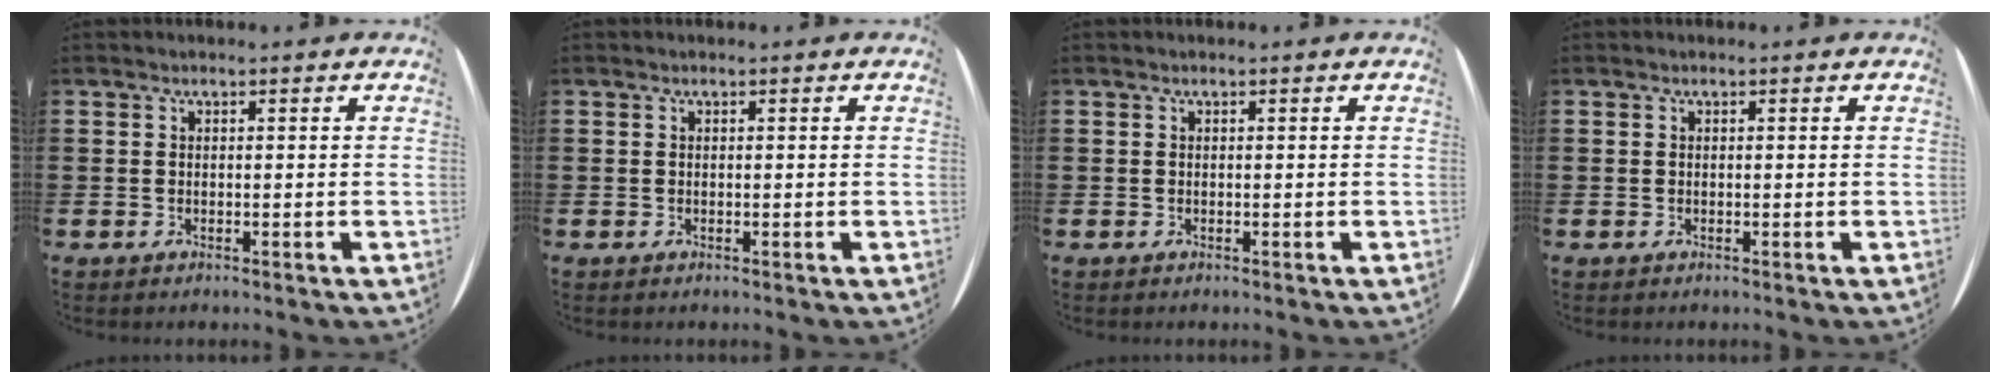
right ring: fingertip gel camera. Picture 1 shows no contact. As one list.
[{"total": 0.0}, {"total": 0.0}, {"total": 0.0}]